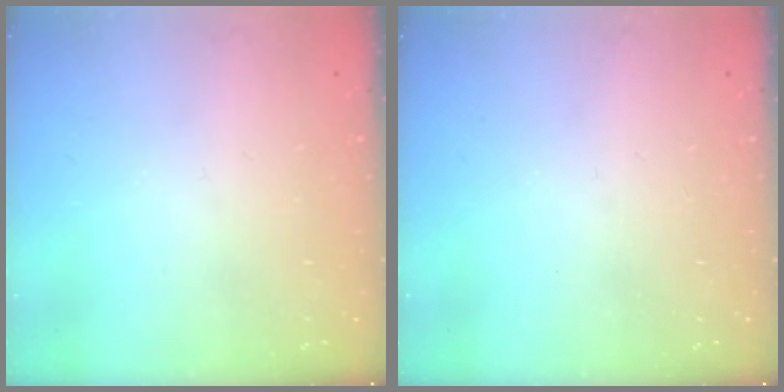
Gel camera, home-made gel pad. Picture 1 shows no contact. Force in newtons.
{"total": 0.0}